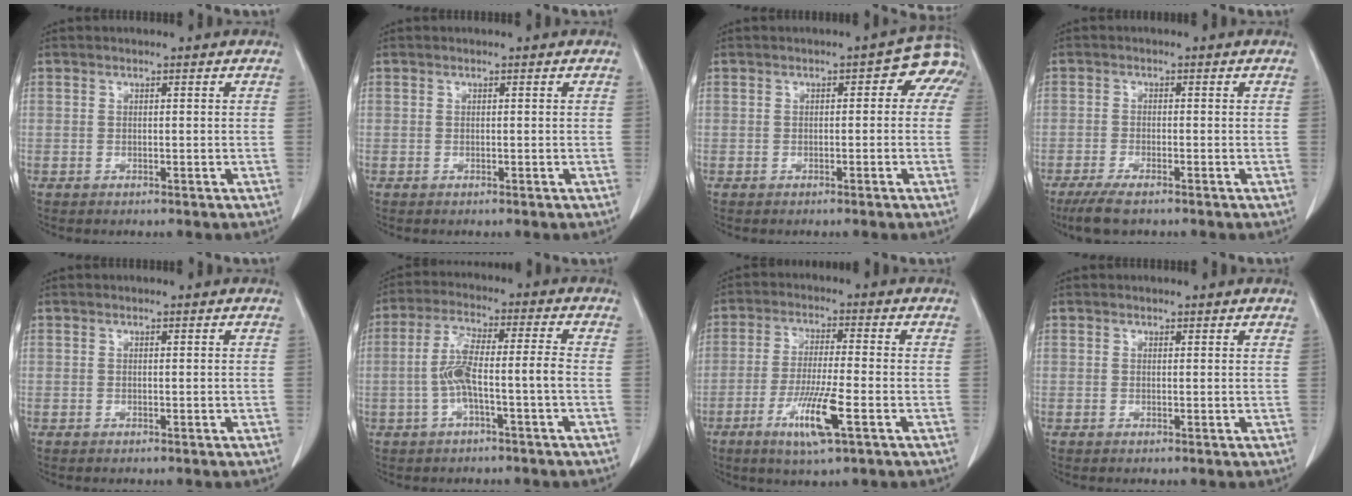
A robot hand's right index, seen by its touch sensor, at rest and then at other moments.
{"total": 0.0}
{"total": 5.1, "force": [0.7, 2.9, 4.1], "torque": [-0.039, 0.029, 0.002]}
{"total": 5.0, "force": [-3.7, 0.9, 3.2], "torque": [-0.062, -0.009, -0.062]}
{"total": 0.0}
{"total": 7.4, "force": [-1.7, 0.4, 7.2], "torque": [-0.148, 0.024, -0.031]}
{"total": 8.8, "force": [-3.7, 0.2, 7.9], "torque": [-0.153, -0.019, -0.066]}
{"total": 0.8, "force": [0.7, 0.3, 0.0], "torque": [-0.002, -0.001, 0.006]}